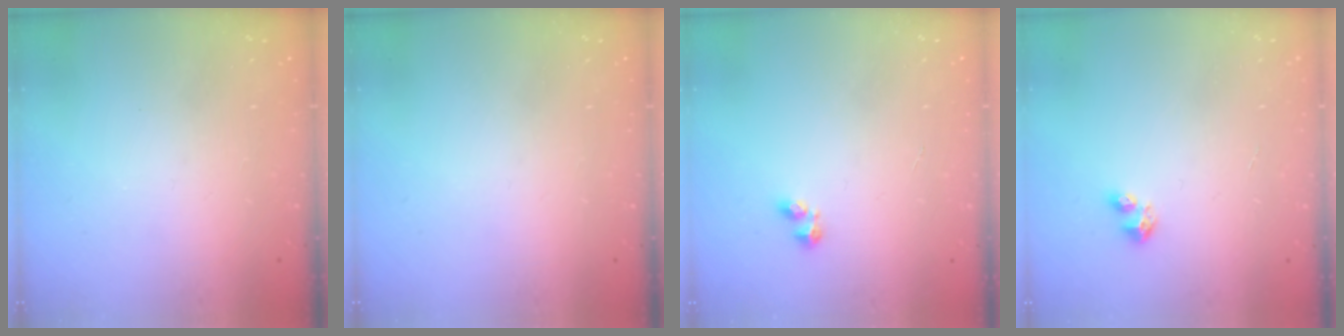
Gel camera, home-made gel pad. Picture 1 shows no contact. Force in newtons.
{"total": 0.0}
{"total": 2.2, "press": 2.1, "slide": 0.6}
{"total": 3.0, "press": 2.9, "slide": 0.3}